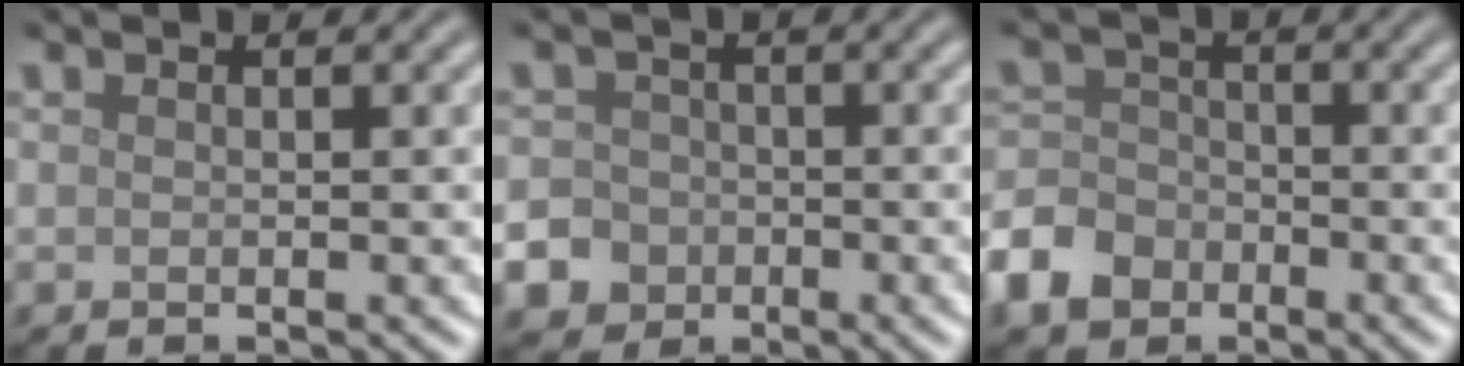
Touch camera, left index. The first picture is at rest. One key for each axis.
{"total": 9.3, "fx": -4.4, "fy": 8.0, "fz": 1.9, "tx": -0.050, "ty": -0.030, "tz": -0.099}
{"total": 5.6, "fx": -3.3, "fy": 4.0, "fz": 2.0, "tx": -0.045, "ty": -0.007, "tz": -0.075}